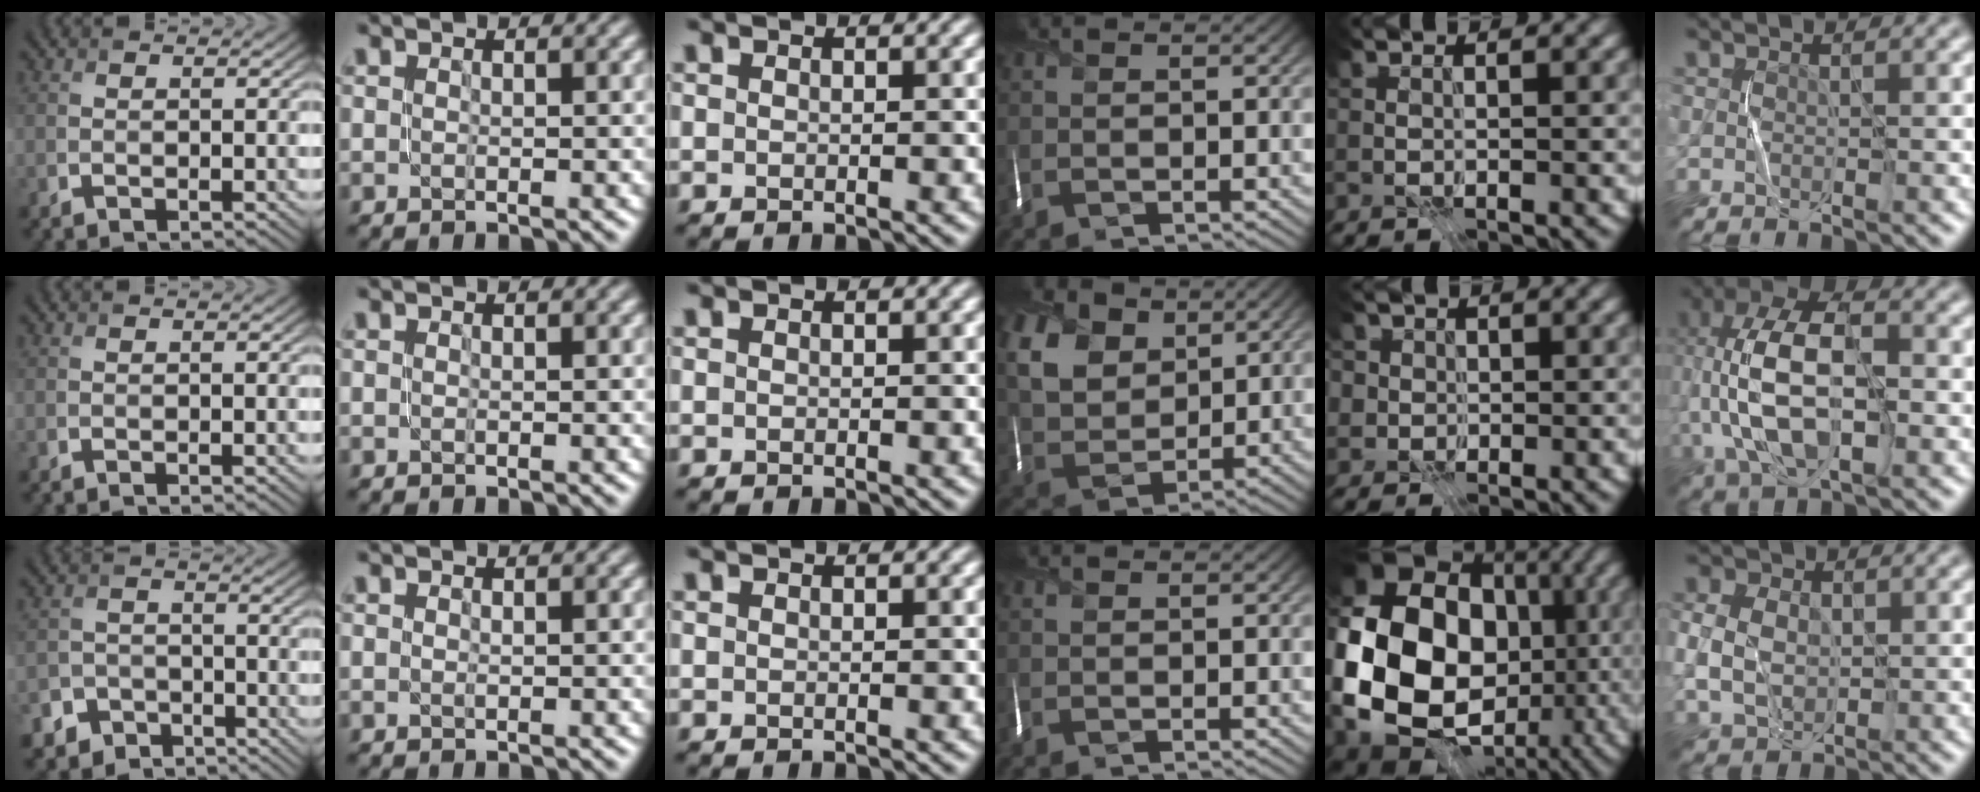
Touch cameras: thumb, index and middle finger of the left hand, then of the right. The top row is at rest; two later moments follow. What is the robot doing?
{"motion": "fold", "object": "scarf"}